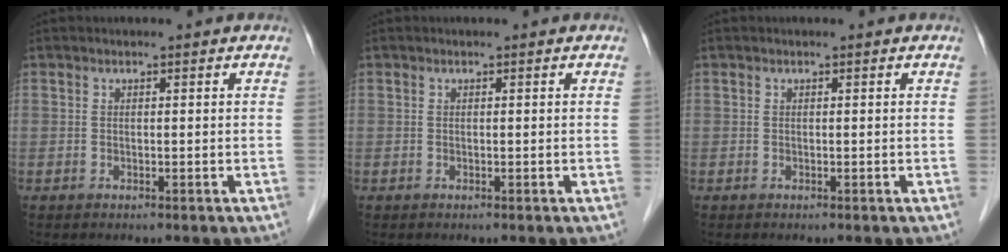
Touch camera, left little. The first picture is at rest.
{"total": 0.0}
{"total": 0.0}